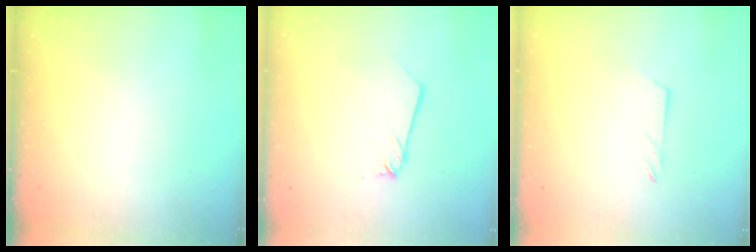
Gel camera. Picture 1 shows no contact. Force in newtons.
{"total": 2.2, "press": 2.2, "slide": 0.2}
{"total": 3.9, "press": 3.8, "slide": 0.6}